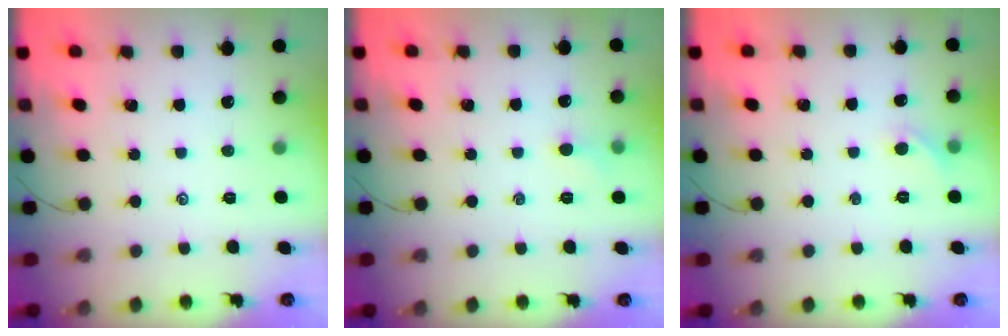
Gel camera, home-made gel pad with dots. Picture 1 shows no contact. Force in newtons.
{"total": 3.2, "press": 3.0, "slide": 1.0}
{"total": 4.7, "press": 4.5, "slide": 1.5}